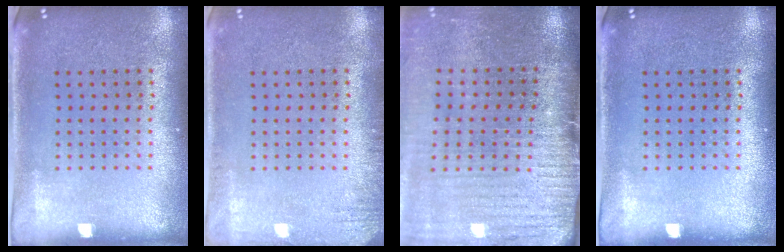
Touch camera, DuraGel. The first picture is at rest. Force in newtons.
{"total": 1.5, "press": 1.5, "slide": 0.2}
{"total": 3.7, "press": 3.2, "slide": 1.9}
{"total": 0.0}